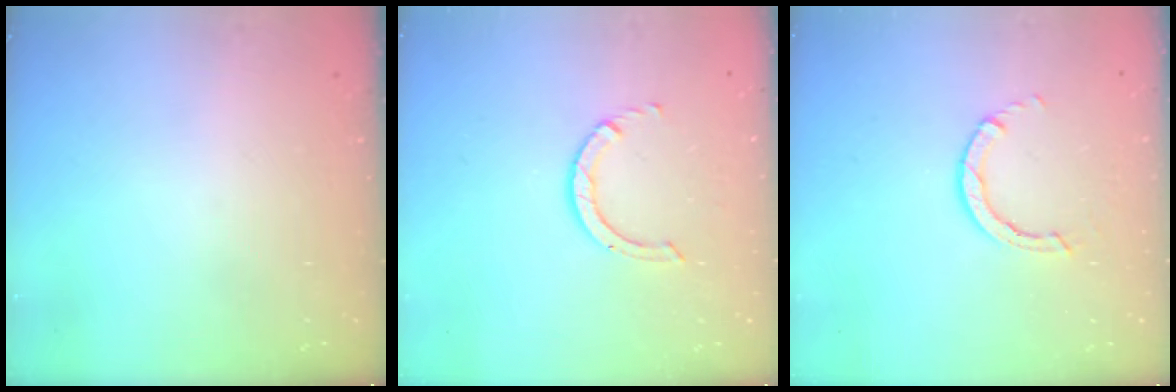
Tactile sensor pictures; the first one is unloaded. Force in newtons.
{"total": 2.9, "press": 2.9, "slide": 0.2}
{"total": 2.8, "press": 2.8, "slide": 0.2}